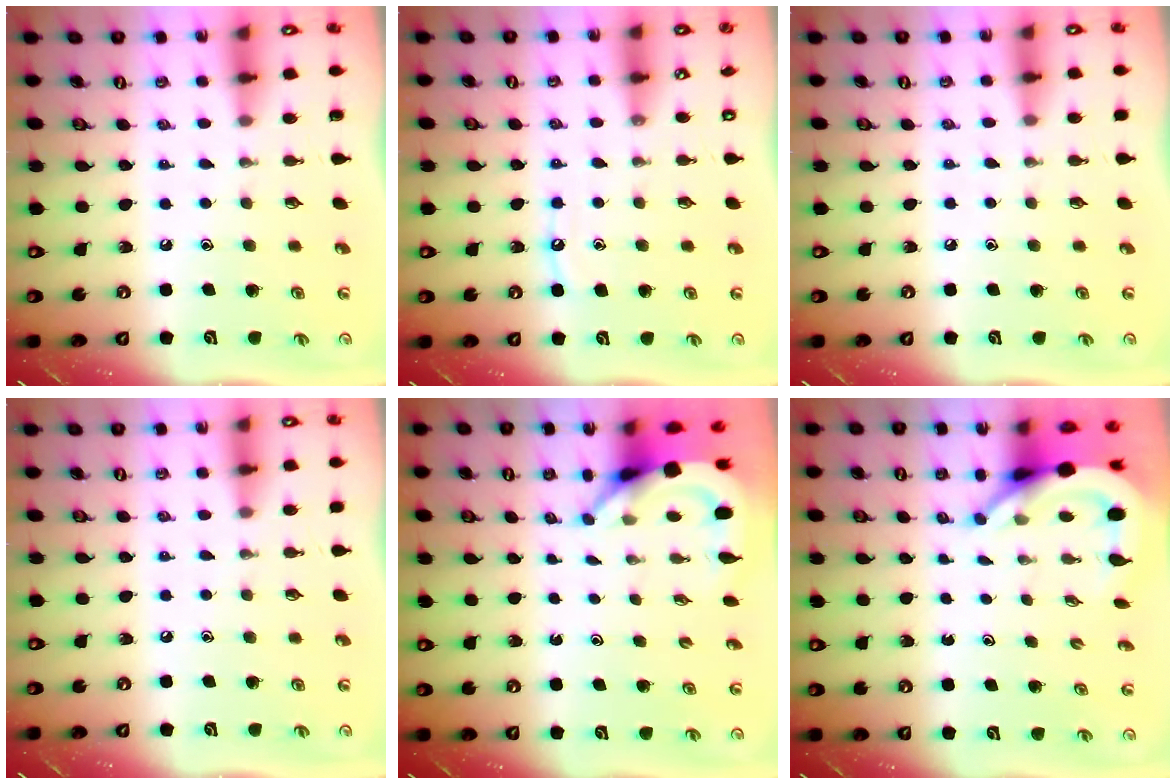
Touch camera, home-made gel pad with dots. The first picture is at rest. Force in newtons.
{"total": 5.7, "press": 5.6, "slide": 0.6}
{"total": 2.9, "press": 2.9, "slide": 0.5}
{"total": 0.0}
{"total": 6.2, "press": 6.2, "slide": 0.5}
{"total": 7.6, "press": 7.5, "slide": 1.1}